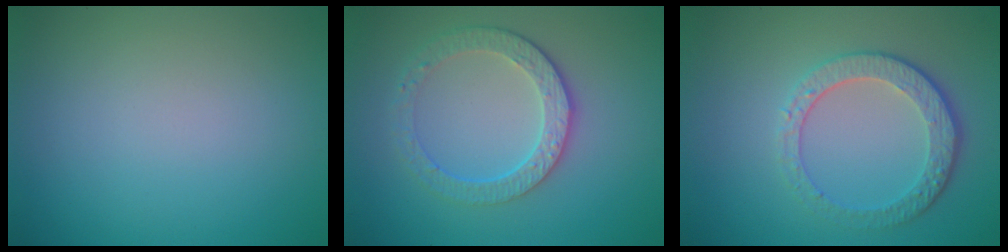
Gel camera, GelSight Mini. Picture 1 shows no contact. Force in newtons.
{"total": 3.8, "press": 3.2, "slide": 2.1}
{"total": 4.5, "press": 3.2, "slide": 3.2}